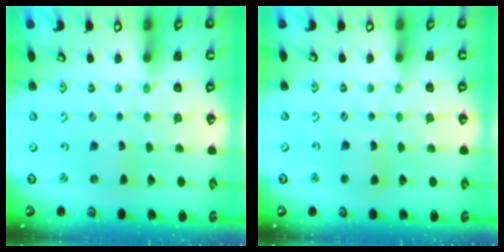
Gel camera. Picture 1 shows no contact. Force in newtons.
{"total": 1.7, "press": 1.7, "slide": 0.4}